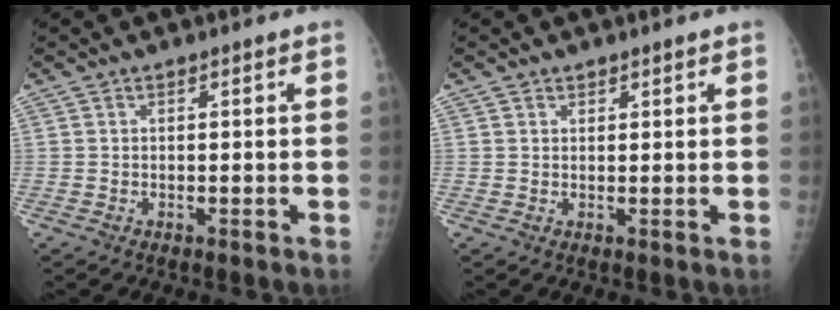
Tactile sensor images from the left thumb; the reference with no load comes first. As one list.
[{"total": 1.0, "force": [0.7, 0.7, -0.2], "torque": [0.020, -0.002, 0.004]}]